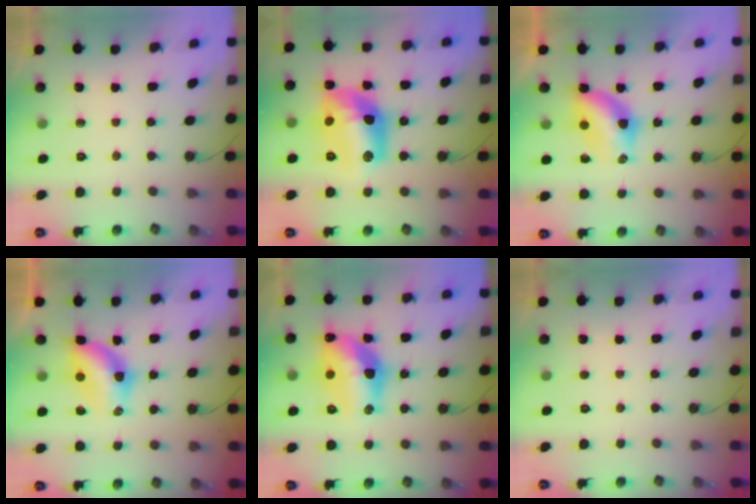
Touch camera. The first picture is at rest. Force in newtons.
{"total": 15.1, "press": 15.1, "slide": 0.8}
{"total": 7.0, "press": 7.0, "slide": 0.2}
{"total": 6.4, "press": 6.4, "slide": 0.4}
{"total": 14.6, "press": 14.5, "slide": 1.4}
{"total": 0.0}